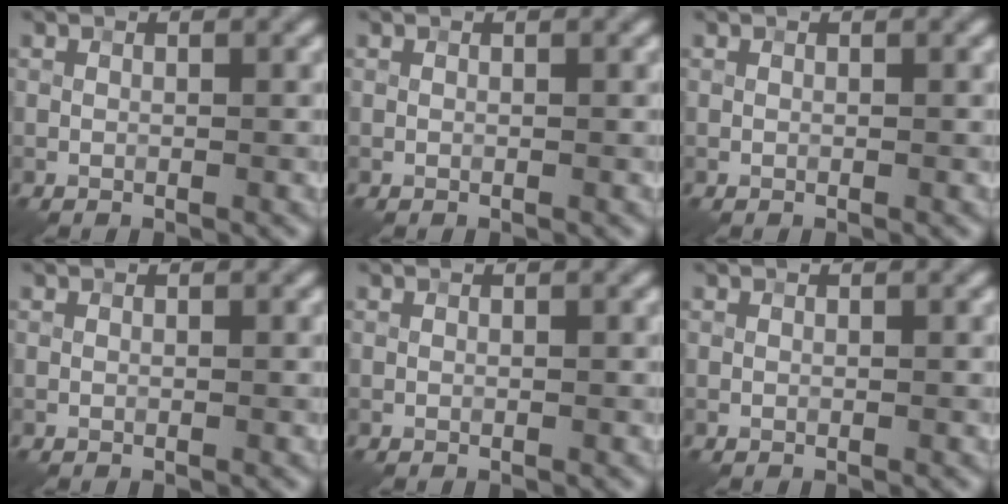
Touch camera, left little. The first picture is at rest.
{"total": 0.0}
{"total": 0.0}
{"total": 0.0}
{"total": 0.0}
{"total": 0.0}